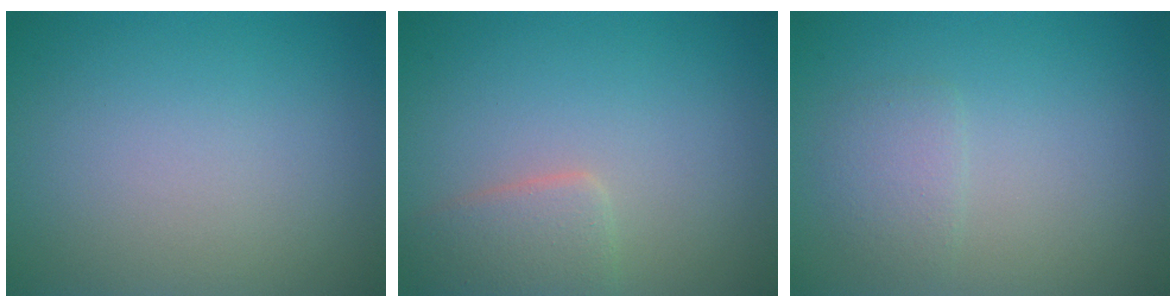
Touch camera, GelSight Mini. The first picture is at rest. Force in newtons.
{"total": 2.6, "press": 2.5, "slide": 0.3}
{"total": 1.6, "press": 1.6, "slide": 0.0}